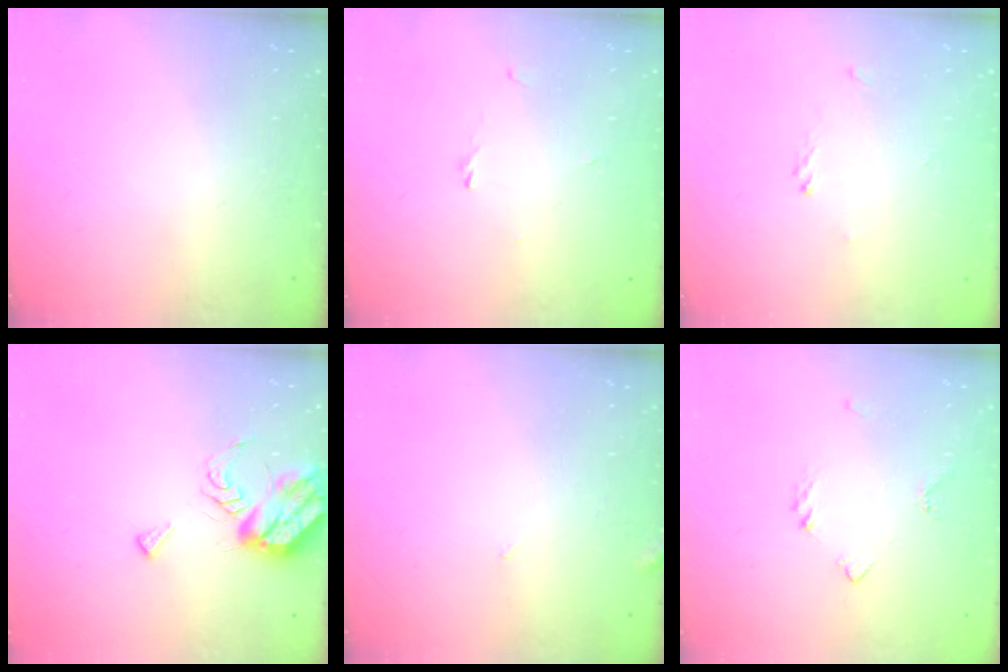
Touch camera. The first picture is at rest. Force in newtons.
{"total": 0.7, "press": 0.6, "slide": 0.4}
{"total": 0.0}
{"total": 8.6, "press": 8.6, "slide": 0.7}
{"total": 3.1, "press": 3.1, "slide": 0.3}
{"total": 3.4, "press": 3.3, "slide": 0.6}